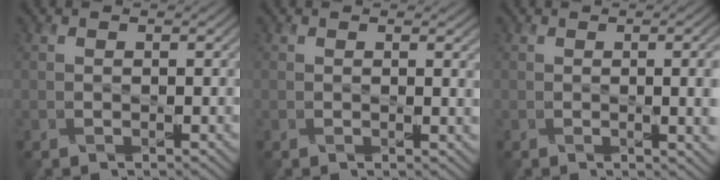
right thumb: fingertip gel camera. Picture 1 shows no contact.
{"total": 1.6, "force": [0.4, 0.2, 1.5], "torque": [-0.026, -0.001, 0.005]}
{"total": 6.6, "force": [-0.5, 2.2, 6.2], "torque": [-0.060, 0.000, -0.001]}